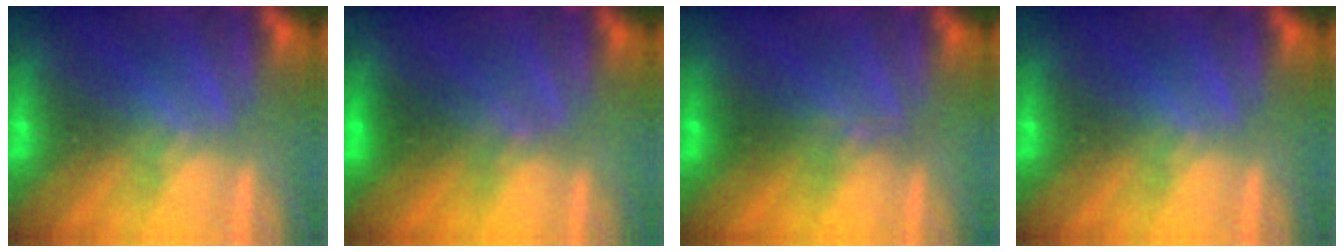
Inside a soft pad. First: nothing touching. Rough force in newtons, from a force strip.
{"total": 2.7}
{"total": 2.3}
{"total": 0.0}